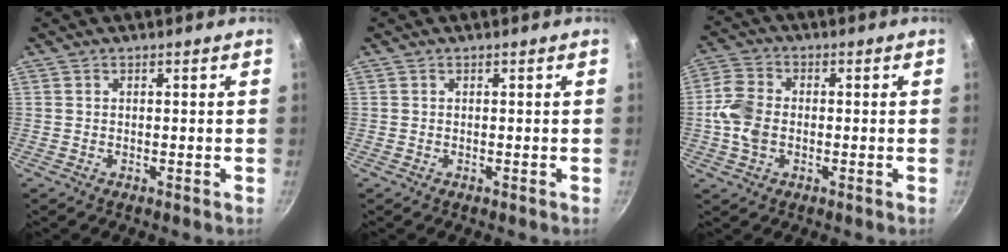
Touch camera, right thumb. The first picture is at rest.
{"total": 0.0}
{"total": 7.5, "force": [-1.0, 5.4, 5.2], "torque": [-0.100, 0.015, -0.030]}